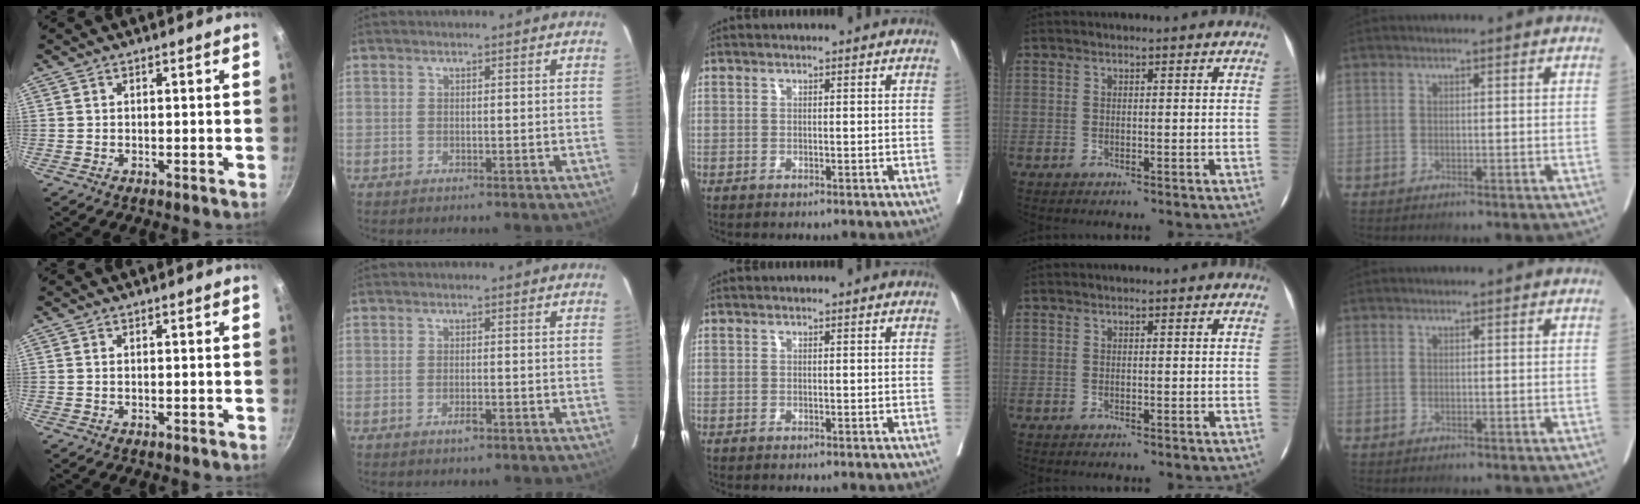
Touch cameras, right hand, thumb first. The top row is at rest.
{"index": {"total": 1.4, "force": [-0.8, 0.3, 1.0], "torque": [-0.020, -0.001, -0.012]}}